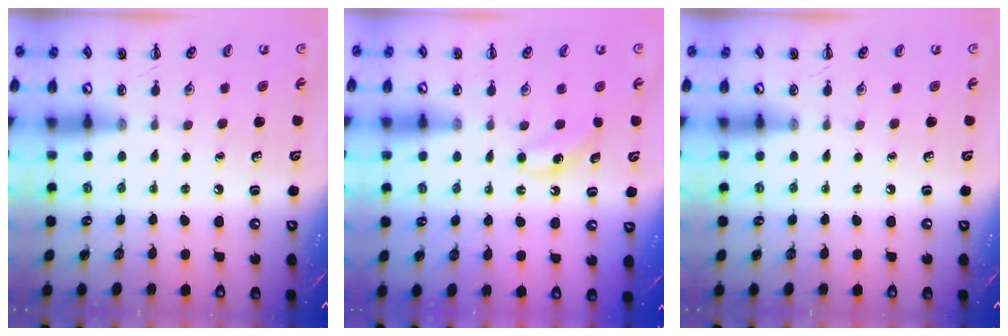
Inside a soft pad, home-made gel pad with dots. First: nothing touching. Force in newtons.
{"total": 4.7, "press": 4.5, "slide": 1.2}
{"total": 0.0}